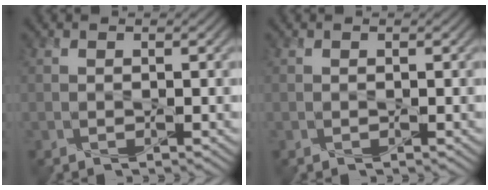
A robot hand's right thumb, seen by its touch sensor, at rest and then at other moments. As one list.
[{"total": 0.0}]